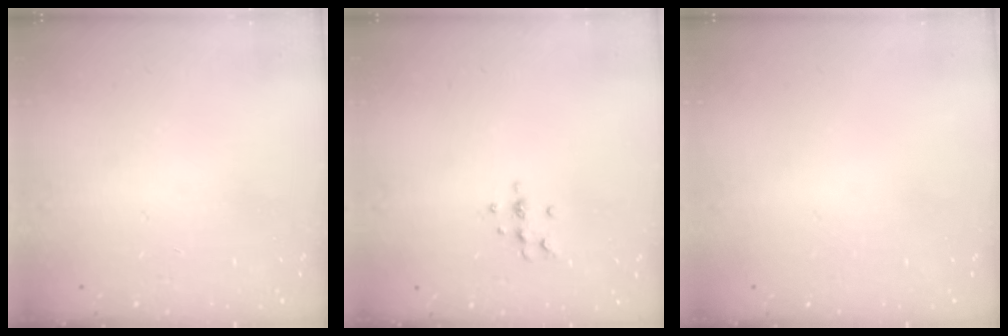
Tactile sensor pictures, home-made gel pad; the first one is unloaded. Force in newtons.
{"total": 5.4, "press": 5.2, "slide": 1.4}
{"total": 0.0}